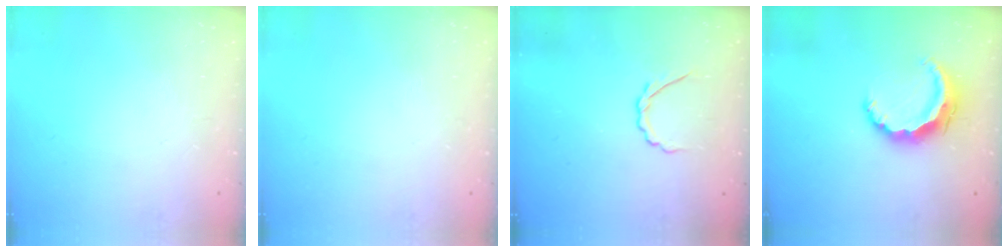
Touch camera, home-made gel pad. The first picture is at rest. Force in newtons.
{"total": 0.0}
{"total": 2.8, "press": 2.6, "slide": 0.8}
{"total": 7.9, "press": 7.9, "slide": 0.8}